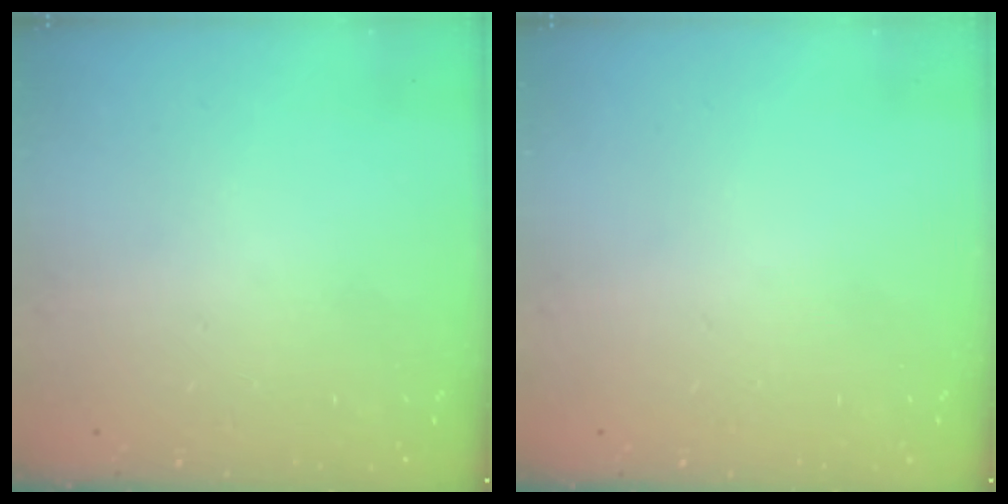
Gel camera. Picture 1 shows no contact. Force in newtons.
{"total": 0.0}